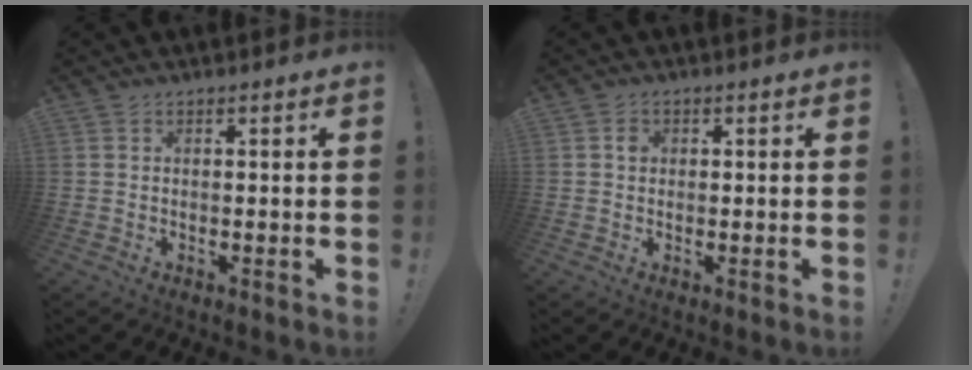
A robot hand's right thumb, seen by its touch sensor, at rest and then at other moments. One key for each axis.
{"total": 1.7, "fx": 0.1, "fy": 1.5, "fz": 0.8, "tx": -0.003, "ty": 0.001, "tz": -0.002}